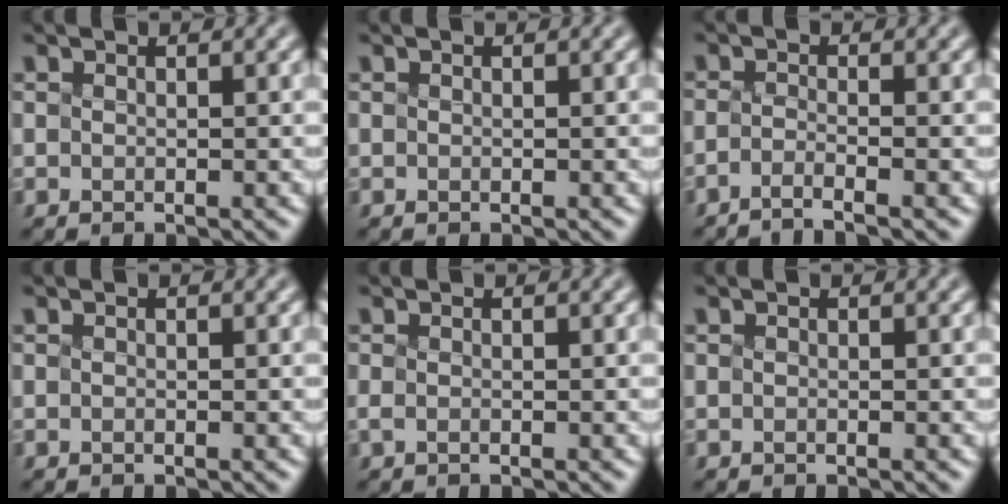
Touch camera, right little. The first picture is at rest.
{"total": 0.0}
{"total": 1.8, "force": [-1.3, 0.2, 1.3], "torque": [-0.014, -0.003, -0.039]}
{"total": 0.0}
{"total": 0.6, "force": [-0.1, 0.2, 0.5], "torque": [-0.011, -0.003, -0.004]}
{"total": 0.0}